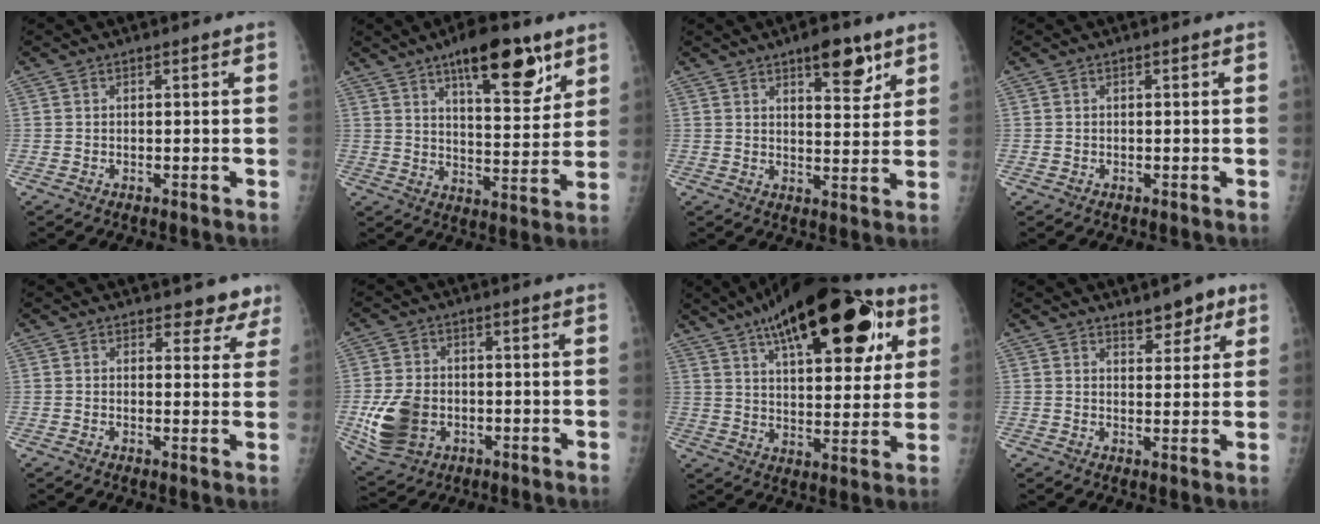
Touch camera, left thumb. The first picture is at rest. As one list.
[{"total": 15.1, "force": [9.0, 5.3, 10.8], "torque": [-0.127, -0.048, 0.138]}, {"total": 8.0, "force": [5.0, 3.1, 5.5], "torque": [-0.055, -0.028, 0.071]}, {"total": 0.6, "force": [-0.1, 0.5, 0.2], "torque": [-0.001, 0.001, 0.000]}, {"total": 4.4, "force": [3.7, 2.3, 0.5], "torque": [0.027, -0.024, 0.028]}, {"total": 10.7, "force": [-2.2, 8.0, 6.8], "torque": [-0.124, 0.003, -0.029]}, {"total": 27.3, "force": [13.3, 11.4, 20.9], "torque": [-0.290, -0.001, 0.201]}, {"total": 4.8, "force": [3.3, 2.4, 2.5], "torque": [-0.008, -0.019, 0.046]}]